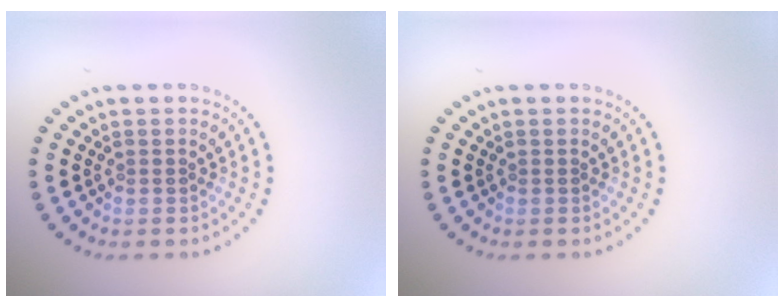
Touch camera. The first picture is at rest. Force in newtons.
{"total": 0.0}